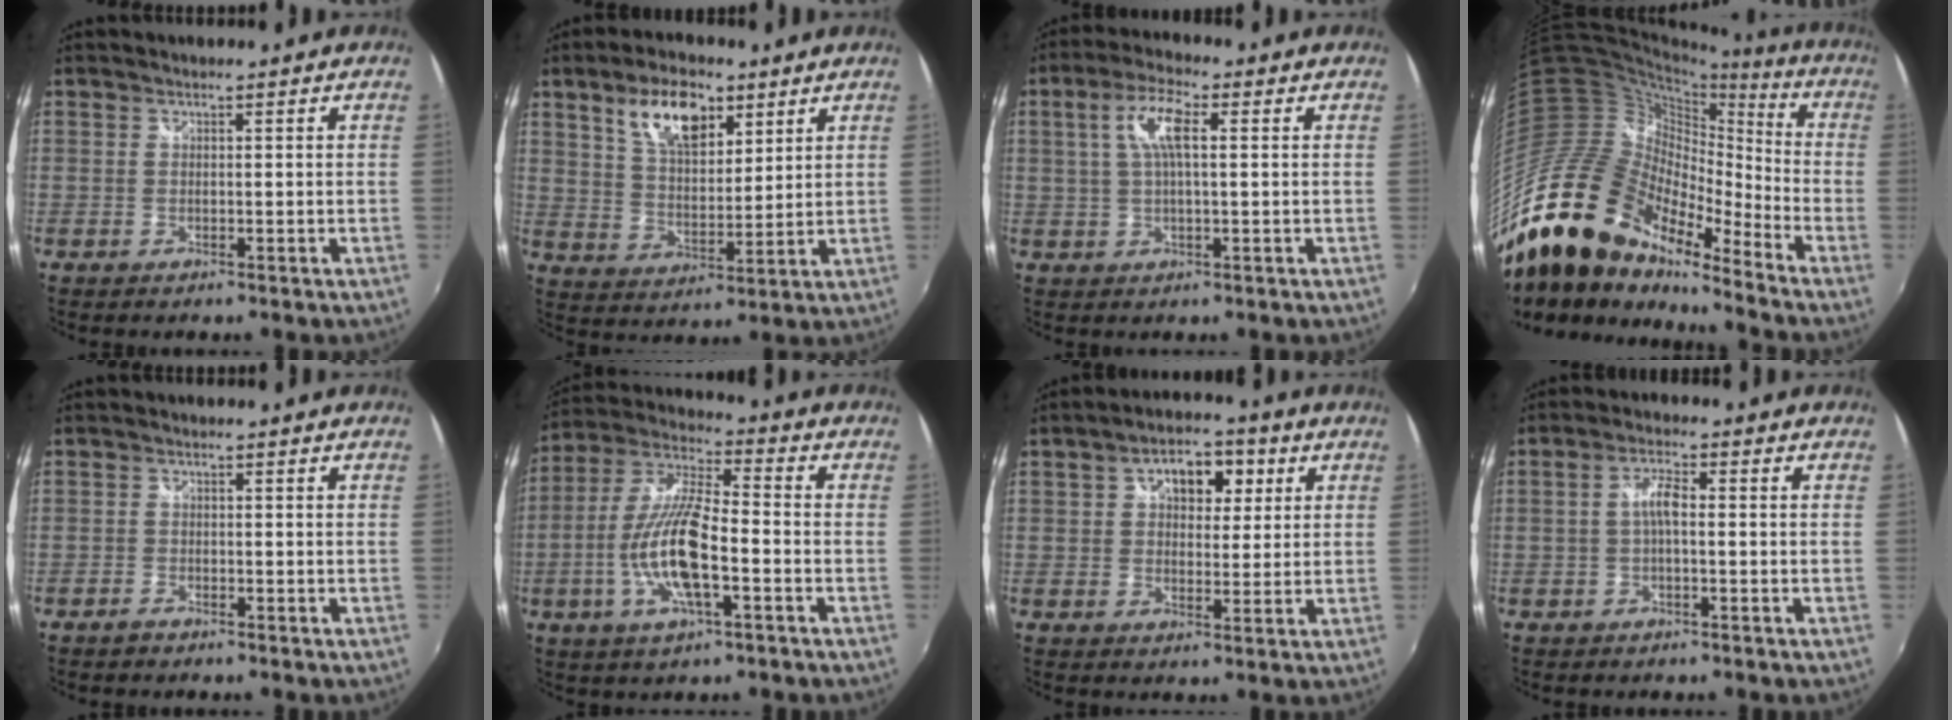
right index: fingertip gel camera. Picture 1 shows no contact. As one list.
[{"total": 11.2, "force": [6.2, 5.3, 7.7], "torque": [-0.134, 0.014, 0.115]}, {"total": 6.9, "force": [1.6, 2.0, 6.4], "torque": [-0.125, 0.013, 0.030]}, {"total": 22.7, "force": [-16.8, 10.1, 11.5], "torque": [-0.212, -0.025, -0.318]}, {"total": 1.3, "force": [-1.2, 0.6, 0.3], "torque": [-0.008, 0.002, -0.023]}, {"total": 14.5, "force": [-4.2, 4.1, 13.3], "torque": [-0.272, -0.005, -0.083]}, {"total": 8.4, "force": [2.9, 5.3, 5.9], "torque": [-0.092, 0.026, 0.044]}, {"total": 3.2, "force": [-0.5, 0.9, 3.1], "torque": [-0.062, 0.010, -0.009]}]